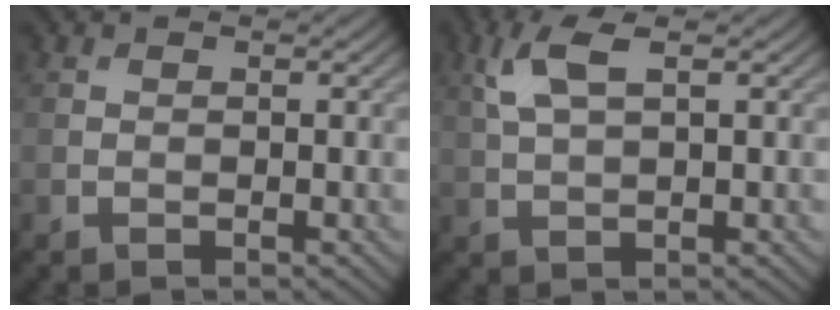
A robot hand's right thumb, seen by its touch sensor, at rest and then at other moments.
{"total": 4.6, "force": [1.8, 1.6, 3.9], "torque": [-0.101, 0.007, 0.038]}